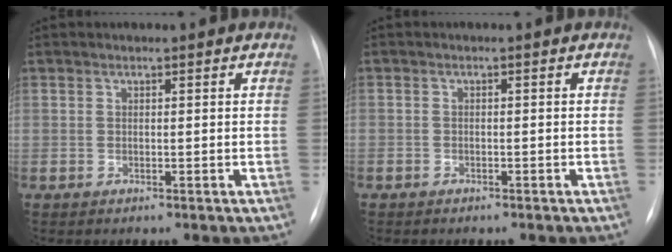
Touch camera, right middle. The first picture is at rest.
{"total": 1.5, "force": [-1.0, 1.0, 0.2], "torque": [-0.010, 0.003, -0.012]}